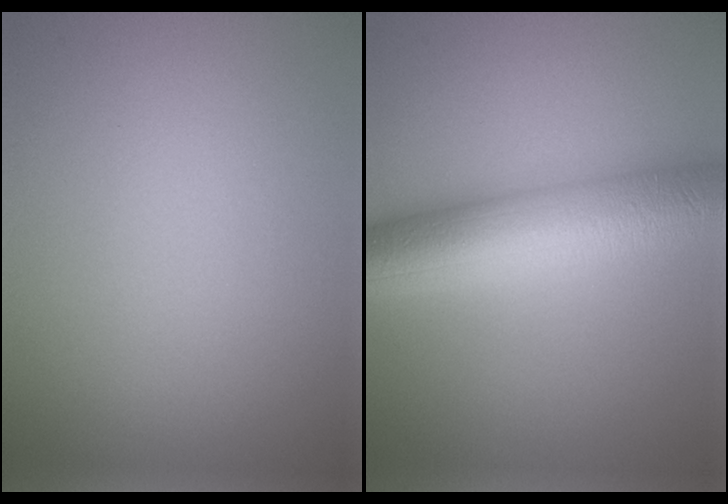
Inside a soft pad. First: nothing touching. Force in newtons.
{"total": 9.9, "press": 9.9, "slide": 0.1}